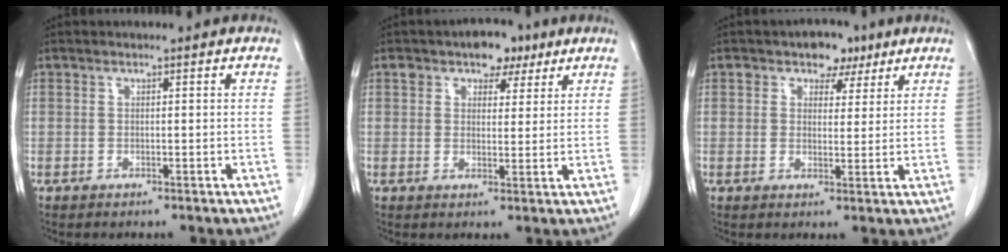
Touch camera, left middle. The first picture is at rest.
{"total": 5.4, "force": [3.3, 3.3, 2.8], "torque": [-0.035, 0.013, 0.049]}
{"total": 4.7, "force": [2.9, 3.1, 1.9], "torque": [-0.020, 0.007, 0.042]}